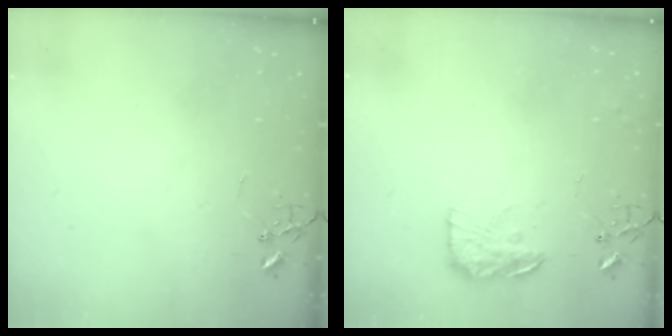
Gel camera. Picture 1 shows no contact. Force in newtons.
{"total": 13.3, "press": 13.3, "slide": 0.8}